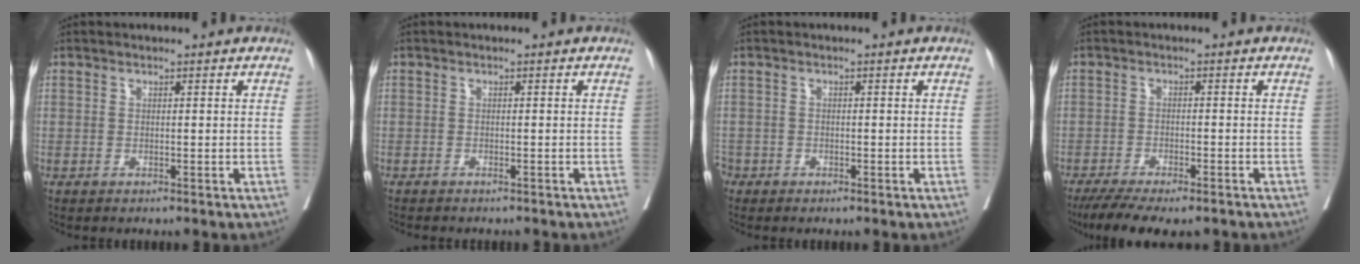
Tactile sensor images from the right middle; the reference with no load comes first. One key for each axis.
{"total": 2.7, "fx": -2.4, "fy": 0.4, "fz": 1.0, "tx": -0.021, "ty": -0.005, "tz": -0.030}
{"total": 2.2, "fx": -1.3, "fy": 1.8, "fz": 0.3, "tx": -0.006, "ty": 0.004, "tz": -0.030}
{"total": 11.1, "fx": -8.9, "fy": 2.8, "fz": 6.0, "tx": -0.093, "ty": -0.014, "tz": -0.133}